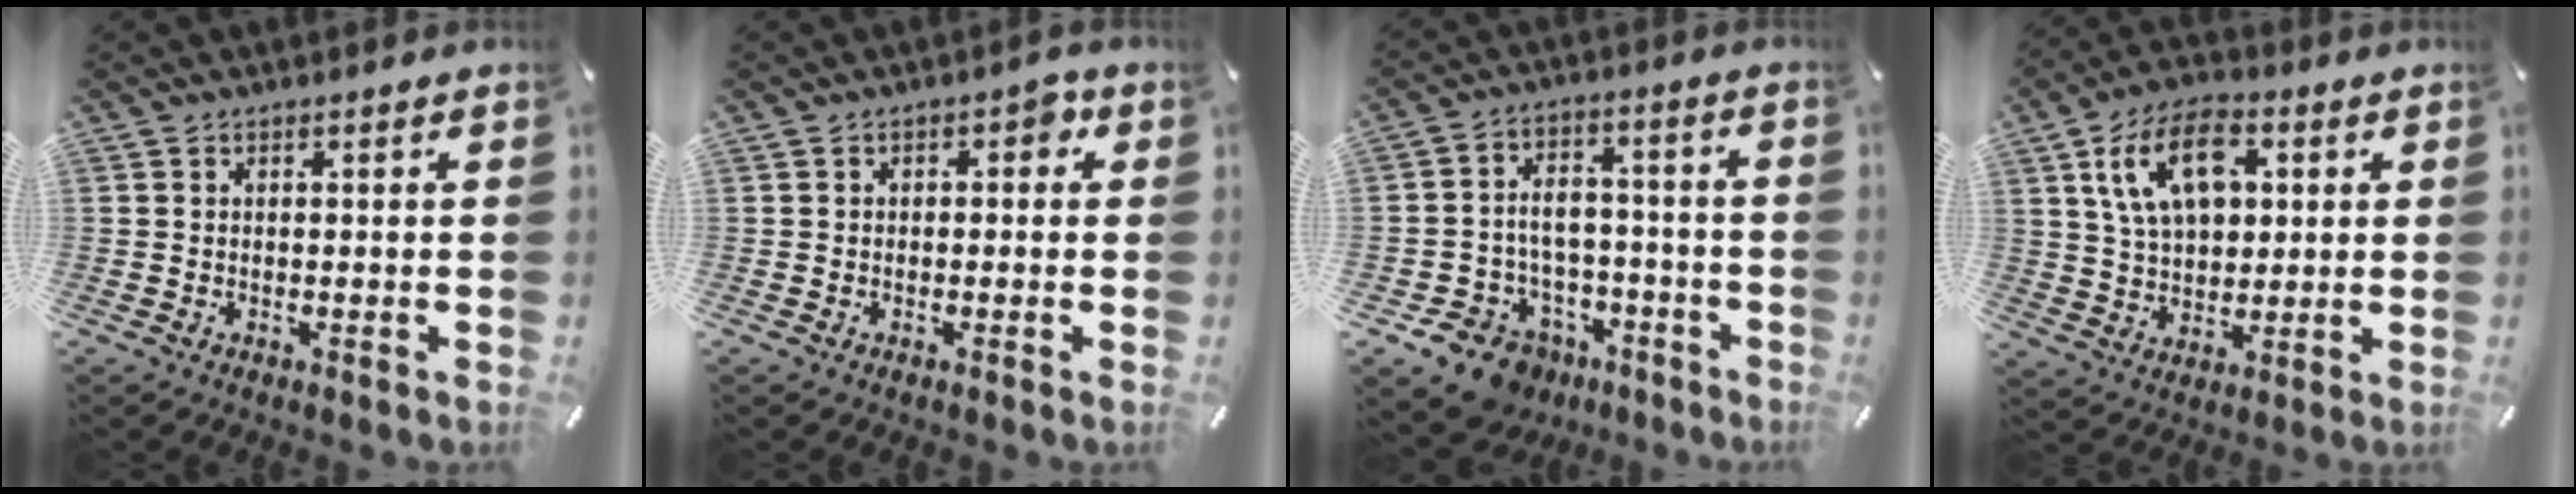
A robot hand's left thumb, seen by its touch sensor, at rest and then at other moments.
{"total": 2.4, "force": [-0.1, 1.5, 1.9], "torque": [-0.023, 0.007, -0.010]}
{"total": 10.1, "force": [-5.7, 7.8, 3.2], "torque": [-0.061, 0.043, -0.094]}
{"total": 13.7, "force": [4.4, 9.0, 9.2], "torque": [-0.172, 0.006, 0.079]}